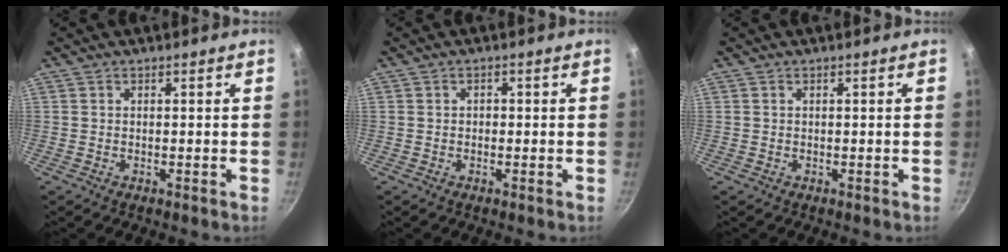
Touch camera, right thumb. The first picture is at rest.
{"total": 0.8, "force": [-0.2, 0.7, 0.4], "torque": [-0.003, 0.004, -0.004]}
{"total": 0.0}